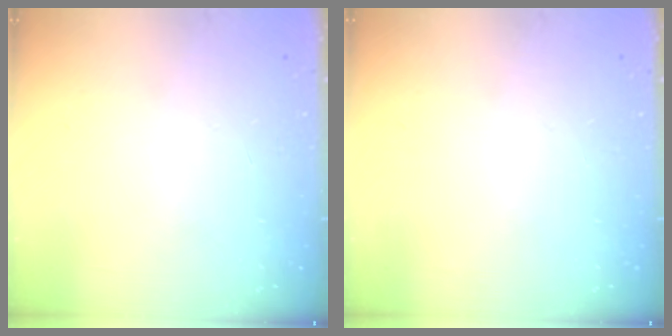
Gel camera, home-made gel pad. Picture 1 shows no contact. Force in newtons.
{"total": 0.0}